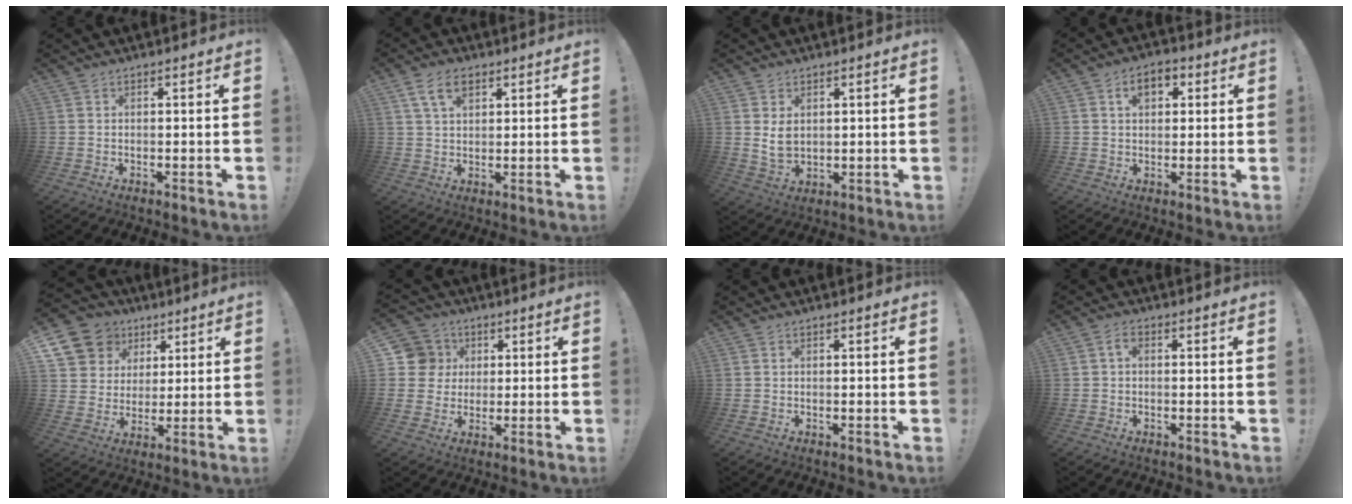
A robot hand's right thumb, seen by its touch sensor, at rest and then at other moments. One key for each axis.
{"total": 7.7, "fx": 3.8, "fy": 4.4, "fz": 5.0, "tx": -0.081, "ty": -0.003, "tz": 0.072}
{"total": 5.9, "fx": 2.1, "fy": 4.2, "fz": 3.5, "tx": -0.061, "ty": -0.006, "tz": 0.036}
{"total": 6.2, "fx": 2.1, "fy": 4.3, "fz": 4.0, "tx": -0.056, "ty": 0.008, "tz": 0.036}
{"total": 12.5, "fx": 6.4, "fy": 10.2, "fz": 3.3, "tx": -0.057, "ty": -0.035, "tz": 0.136}
{"total": 9.5, "fx": 1.8, "fy": 9.1, "fz": 2.0, "tx": -0.020, "ty": -0.001, "tz": 0.041}
{"total": 0.0}
{"total": 2.0, "fx": 0.0, "fy": 1.1, "fz": 1.7, "tx": -0.030, "ty": 0.006, "tz": -0.002}